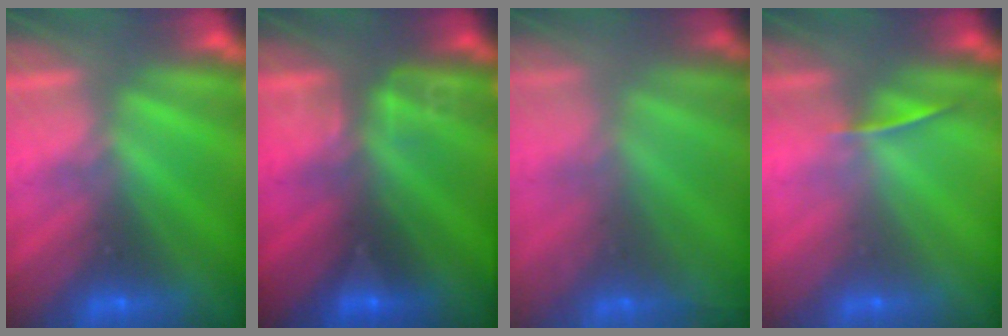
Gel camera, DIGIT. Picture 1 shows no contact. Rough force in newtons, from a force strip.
{"total": 2.8}
{"total": 5.7}
{"total": 1.3}